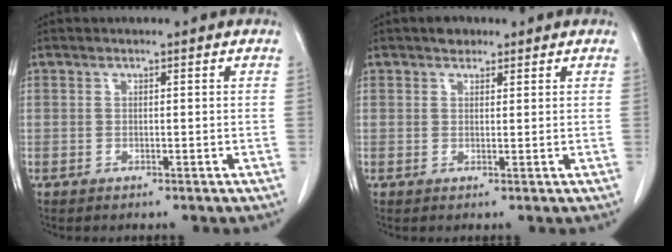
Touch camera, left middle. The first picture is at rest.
{"total": 1.9, "force": [1.4, 1.2, 0.5], "torque": [-0.010, 0.006, 0.020]}